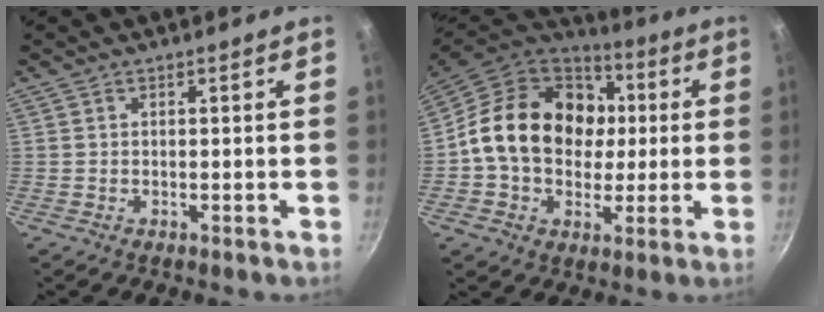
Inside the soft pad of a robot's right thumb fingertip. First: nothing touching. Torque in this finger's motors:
{"motor_torque": [1.39, 2.22, 0.64, -0.59, 0.36]}